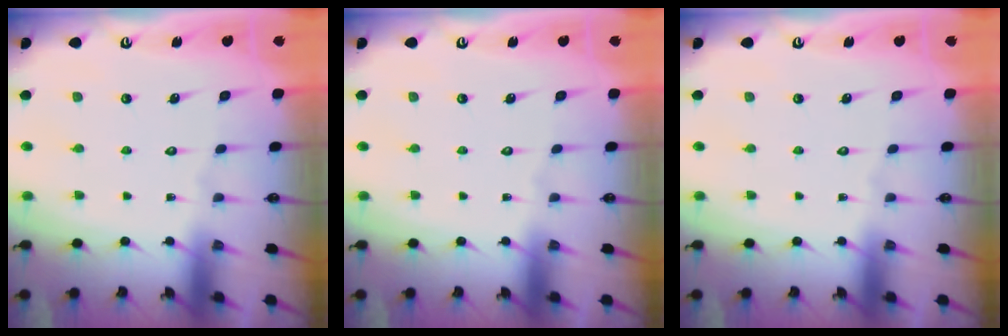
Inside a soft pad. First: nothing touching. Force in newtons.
{"total": 0.0}
{"total": 0.0}